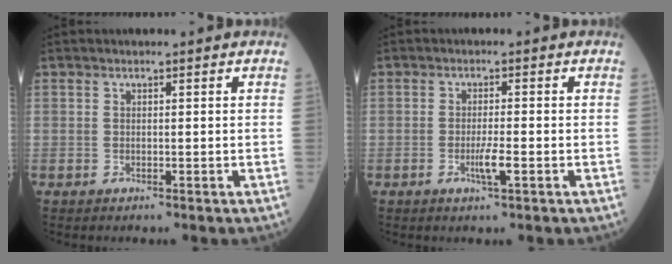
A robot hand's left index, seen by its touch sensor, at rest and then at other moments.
{"total": 2.7, "force": [-1.2, 0.0, 2.4], "torque": [-0.048, -0.005, -0.022]}